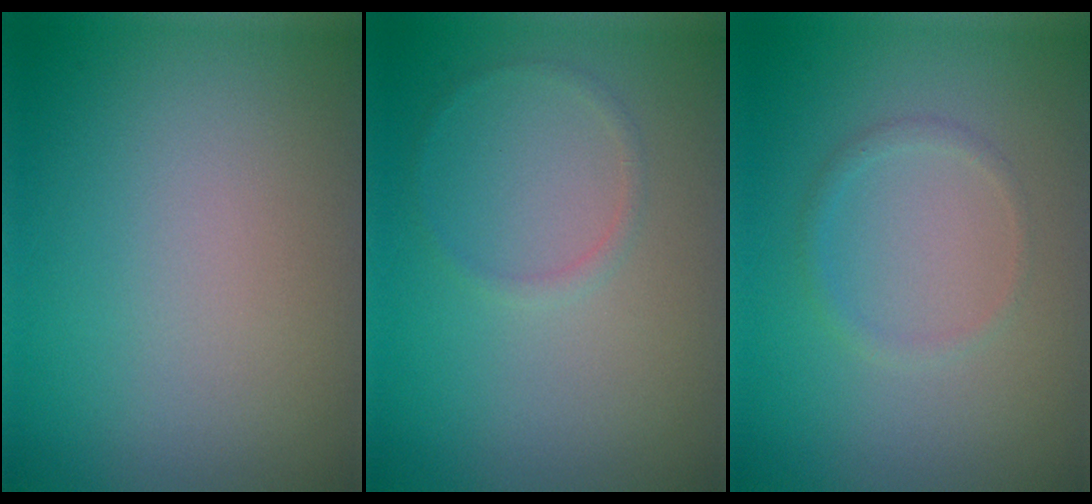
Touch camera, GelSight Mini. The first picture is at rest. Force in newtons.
{"total": 0.8, "press": 0.8, "slide": 0.1}
{"total": 0.9, "press": 0.9, "slide": 0.1}